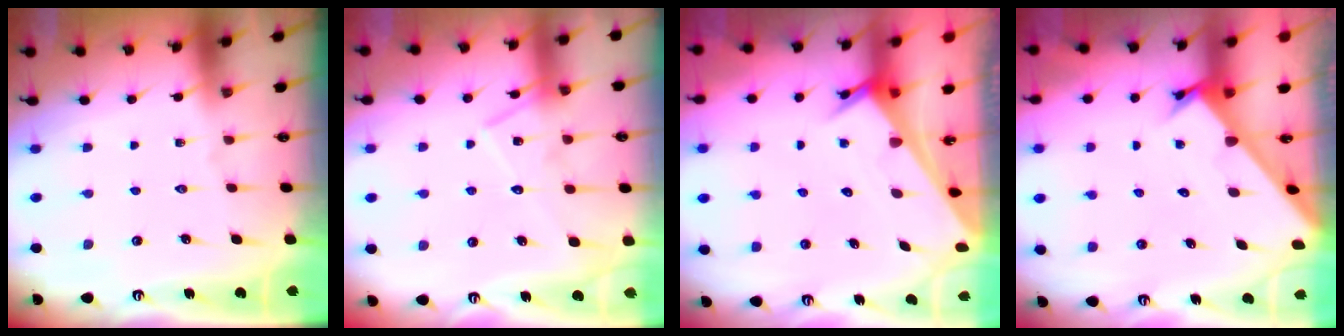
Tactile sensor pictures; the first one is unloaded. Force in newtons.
{"total": 13.5, "press": 13.5, "slide": 1.0}
{"total": 3.1, "press": 3.1, "slide": 0.2}
{"total": 2.2, "press": 2.2, "slide": 0.2}